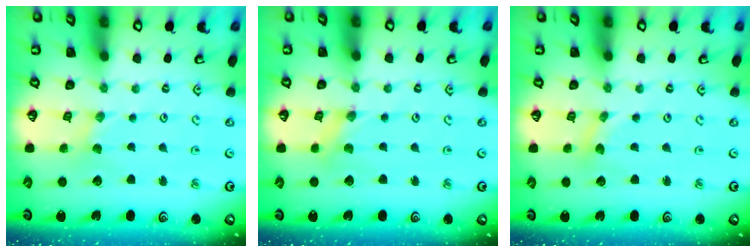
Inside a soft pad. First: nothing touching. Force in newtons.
{"total": 0.0}
{"total": 1.7, "press": 1.6, "slide": 0.2}